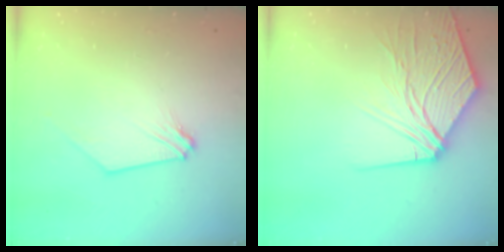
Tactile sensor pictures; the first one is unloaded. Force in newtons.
{"total": 11.8, "press": 11.7, "slide": 1.5}